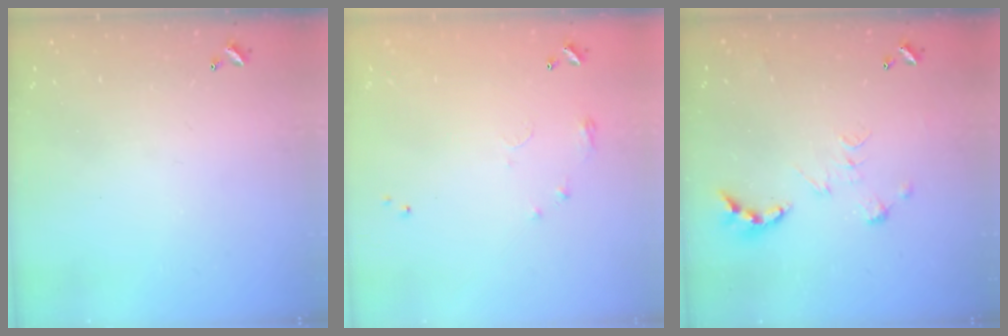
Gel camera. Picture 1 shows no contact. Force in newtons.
{"total": 6.3, "press": 6.3, "slide": 0.9}
{"total": 0.0}